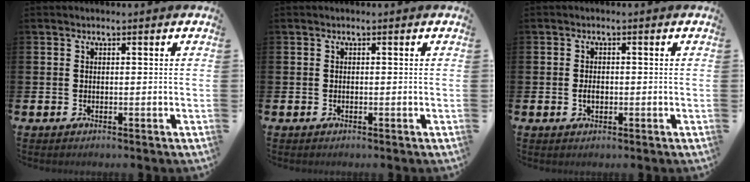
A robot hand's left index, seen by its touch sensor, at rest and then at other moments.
{"total": 0.0}
{"total": 1.5, "force": [-0.2, 1.0, 1.1], "torque": [-0.022, 0.006, -0.006]}